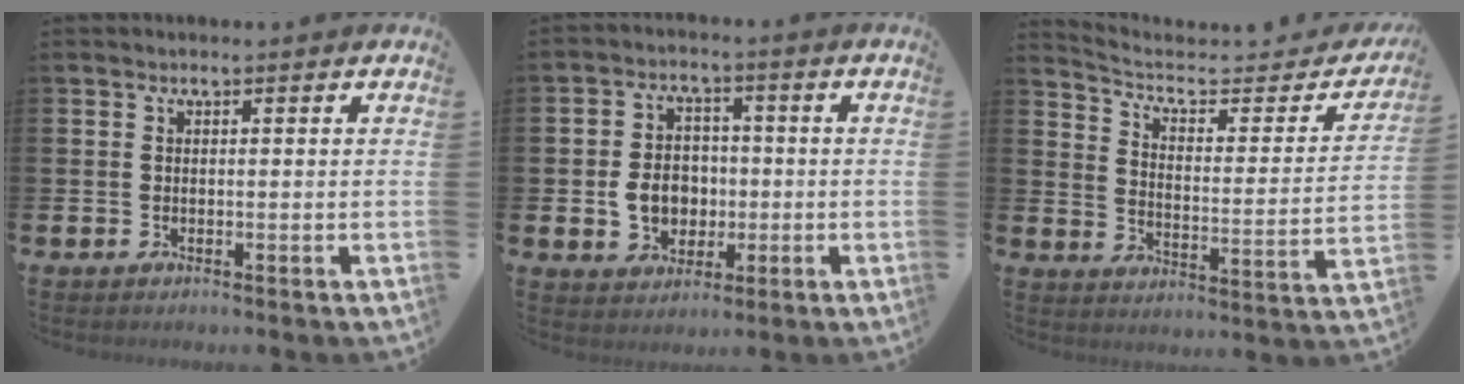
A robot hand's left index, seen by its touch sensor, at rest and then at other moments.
{"total": 6.2, "force": [-0.6, 5.3, 3.2], "torque": [-0.052, 0.009, -0.016]}
{"total": 5.7, "force": [4.8, 2.1, 2.2], "torque": [-0.068, -0.038, 0.075]}